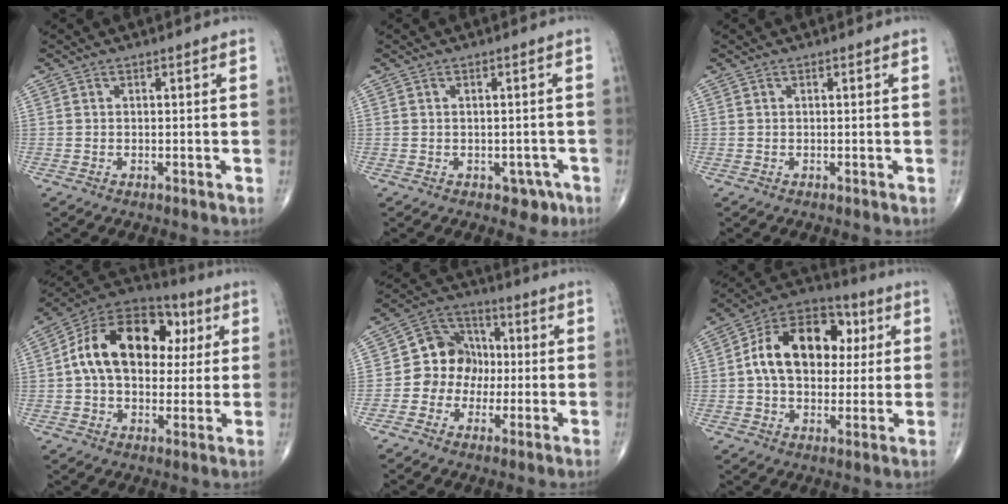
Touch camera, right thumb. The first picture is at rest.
{"total": 3.2, "force": [-1.5, 2.4, 1.6], "torque": [0.000, 0.006, -0.014]}
{"total": 0.0}
{"total": 20.3, "force": [3.4, 13.7, 14.6], "torque": [-0.214, 0.025, 0.046]}
{"total": 10.7, "force": [-0.9, 9.3, 5.3], "torque": [-0.047, 0.034, -0.029]}
{"total": 18.5, "force": [2.7, 12.7, 13.1], "torque": [-0.179, 0.022, 0.036]}